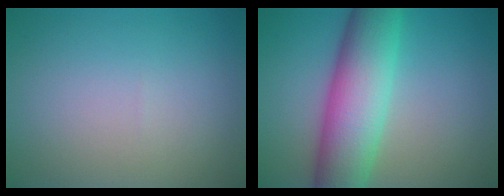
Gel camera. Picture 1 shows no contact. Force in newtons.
{"total": 9.4, "press": 9.4, "slide": 0.3}